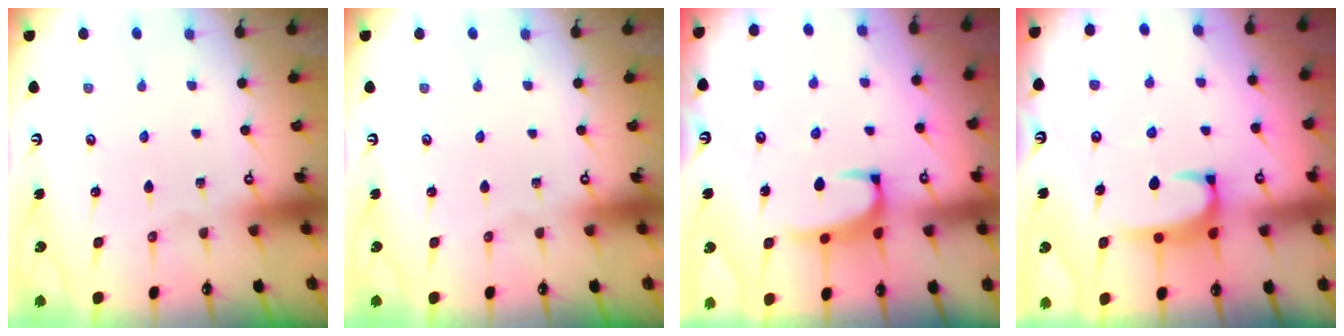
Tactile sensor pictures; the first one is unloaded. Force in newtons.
{"total": 0.0}
{"total": 1.4, "press": 1.1, "slide": 0.8}
{"total": 2.0, "press": 2.0, "slide": 0.3}